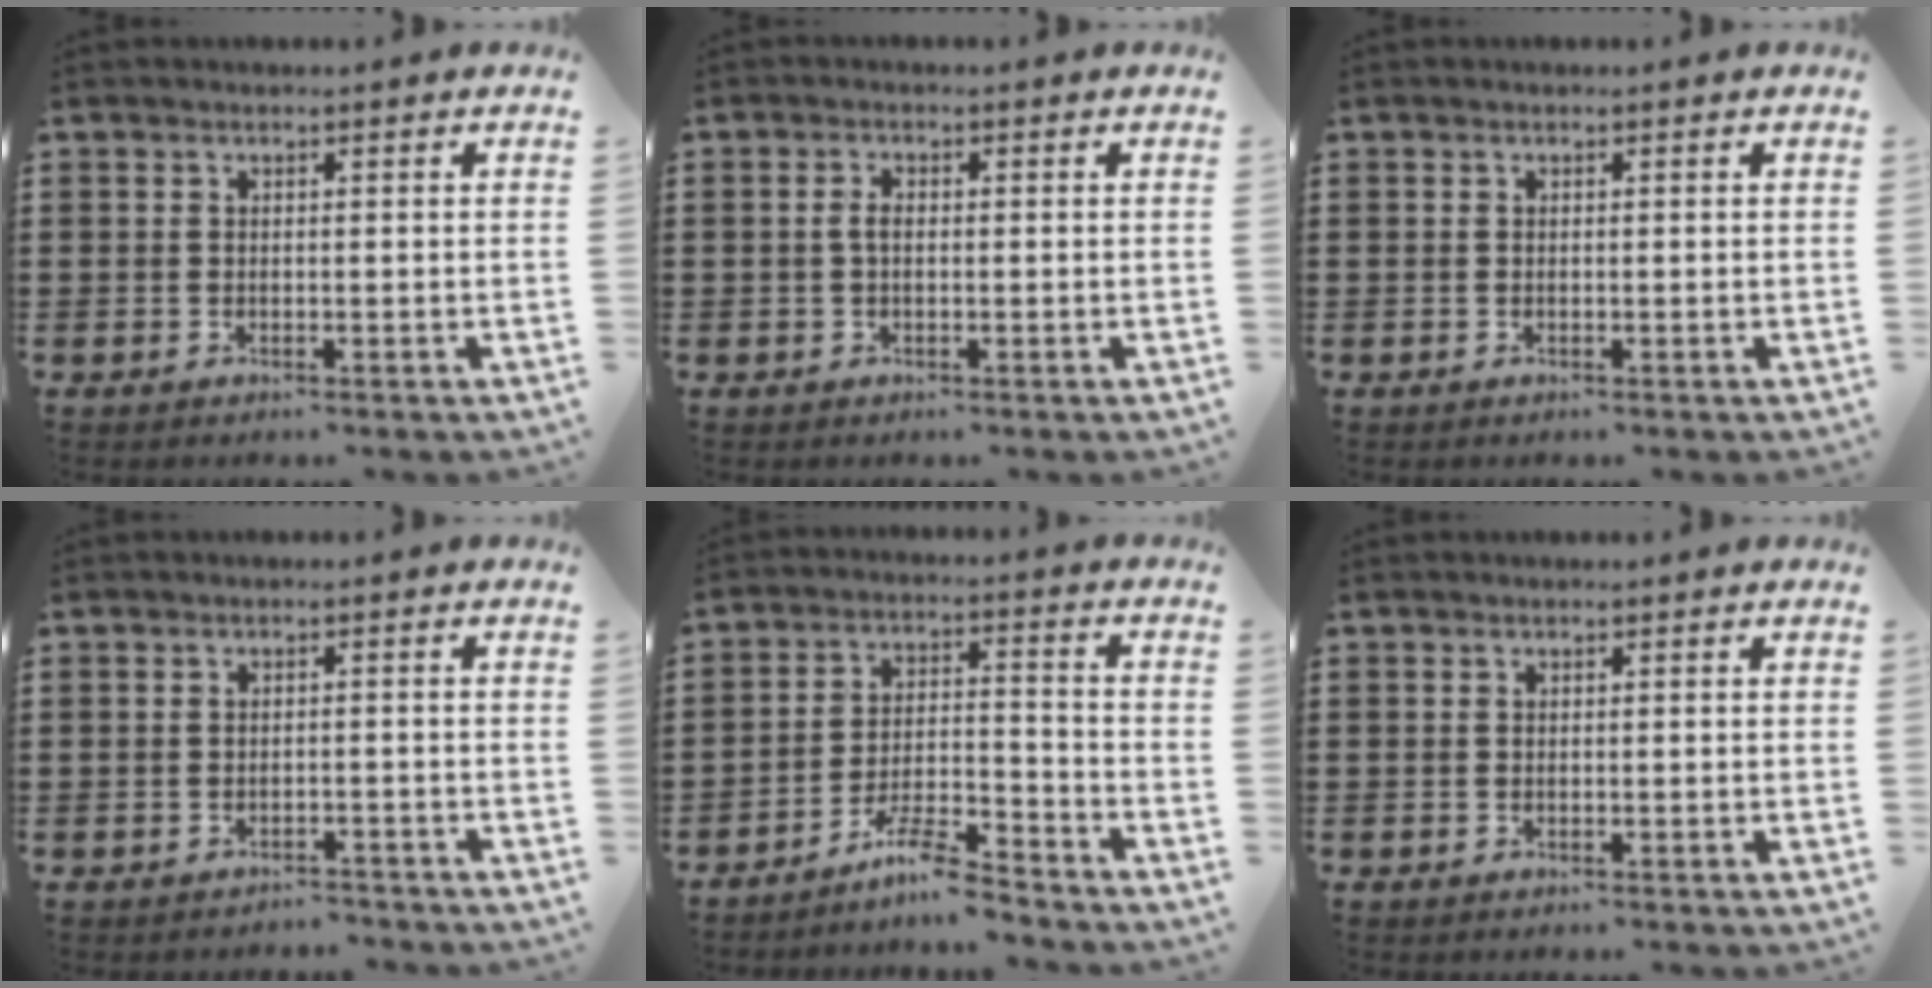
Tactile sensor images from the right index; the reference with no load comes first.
{"total": 1.9, "force": [-0.1, 0.9, 1.6], "torque": [-0.032, 0.003, -0.002]}
{"total": 0.0}
{"total": 1.7, "force": [-1.7, 0.3, -0.2], "torque": [-0.002, 0.003, -0.039]}
{"total": 6.5, "force": [-5.8, 0.5, 2.9], "torque": [-0.062, -0.001, -0.112]}
{"total": 0.0}